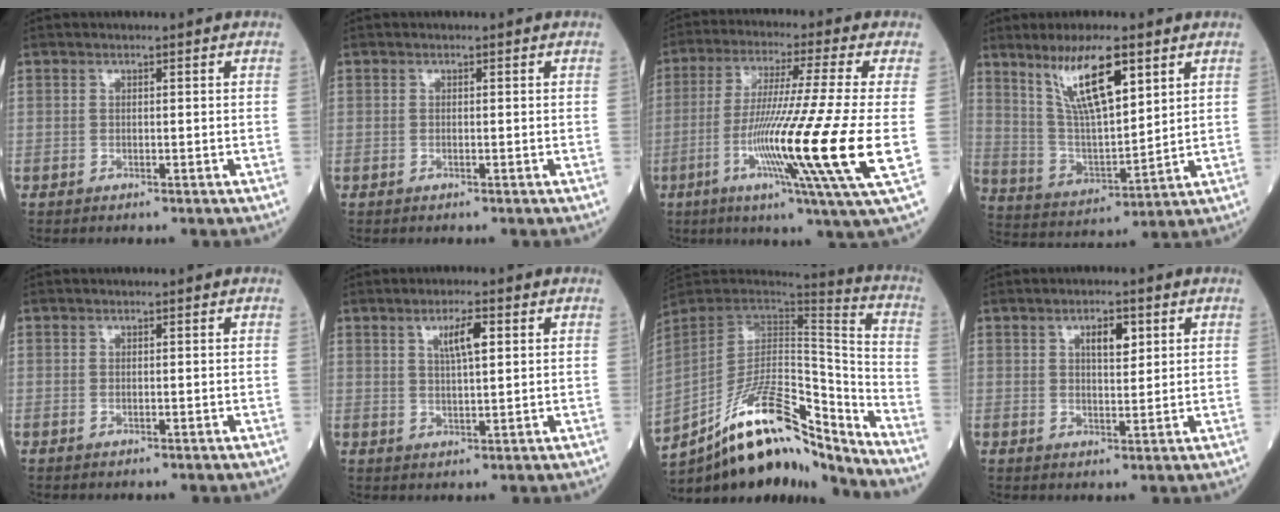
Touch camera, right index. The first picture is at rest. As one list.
[{"total": 0.0}, {"total": 18.3, "force": [-3.7, -2.3, 17.8], "torque": [-0.320, -0.035, -0.076]}, {"total": 12.2, "force": [7.0, 2.5, 9.7], "torque": [-0.183, 0.003, 0.139]}, {"total": 0.0}, {"total": 4.3, "force": [1.8, 0.6, 3.9], "torque": [-0.070, 0.002, 0.031]}, {"total": 20.1, "force": [-15.4, 4.4, 12.1], "torque": [-0.215, 0.034, -0.267]}, {"total": 3.8, "force": [1.7, 1.3, 3.1], "torque": [-0.049, 0.000, 0.027]}]